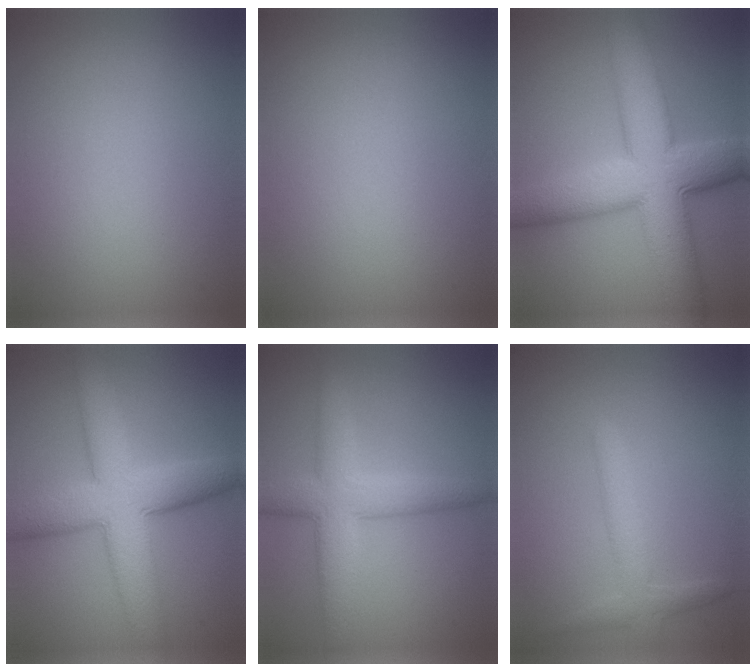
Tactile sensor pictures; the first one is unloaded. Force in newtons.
{"total": 0.0}
{"total": 11.1, "press": 11.1, "slide": 0.1}
{"total": 8.6, "press": 8.6, "slide": 0.3}
{"total": 5.4, "press": 5.4, "slide": 0.2}
{"total": 2.5, "press": 2.5, "slide": 0.1}